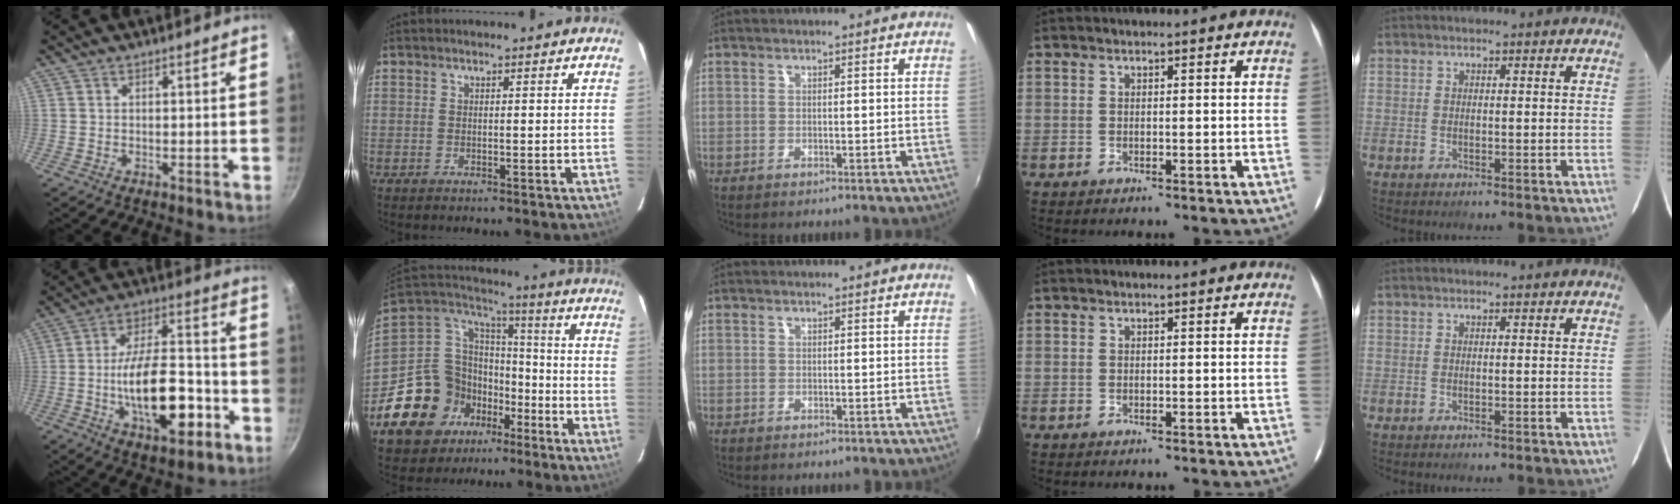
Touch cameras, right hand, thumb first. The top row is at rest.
{"thumb": {"total": 18.4, "force": [-5.6, 8.4, 15.4], "torque": [-0.227, 0.041, -0.085]}, "index": {"total": 17.1, "force": [-9.0, 13.4, 5.6], "torque": [-0.151, 0.049, -0.146]}}